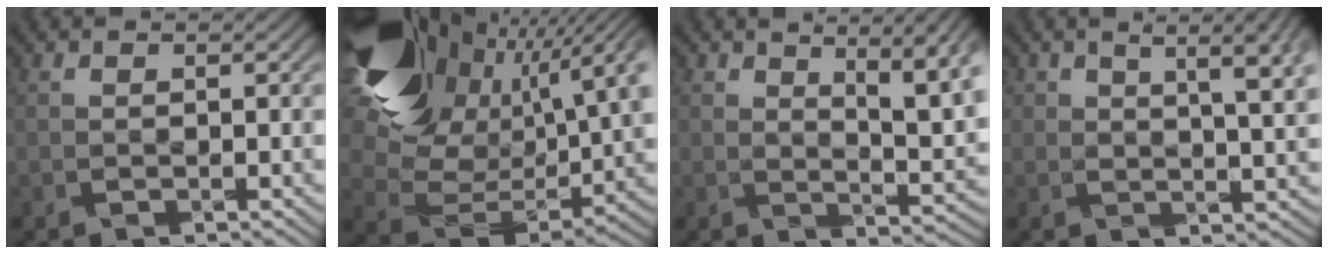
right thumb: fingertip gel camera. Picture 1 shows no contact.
{"total": 20.7, "force": [9.6, 12.2, 13.7], "torque": [-0.295, 0.034, 0.183]}
{"total": 8.2, "force": [3.9, 2.8, 6.6], "torque": [-0.107, 0.000, 0.062]}
{"total": 8.4, "force": [3.6, 3.0, 6.9], "torque": [-0.081, 0.016, 0.045]}